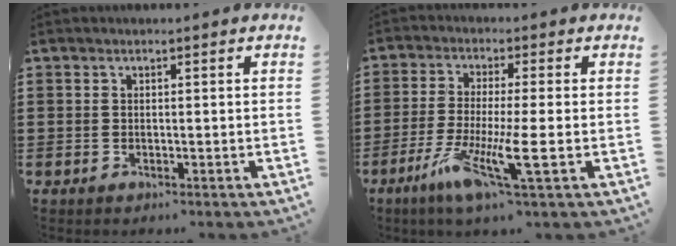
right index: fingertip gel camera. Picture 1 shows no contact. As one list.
[{"total": 10.0, "force": [-3.7, 0.7, 9.2], "torque": [-0.200, -0.025, -0.074]}]